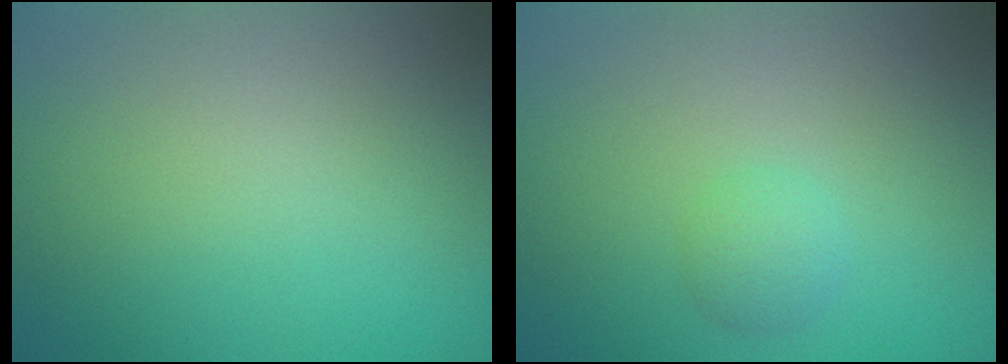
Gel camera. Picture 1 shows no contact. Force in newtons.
{"total": 1.5, "press": 1.5, "slide": 0.1}